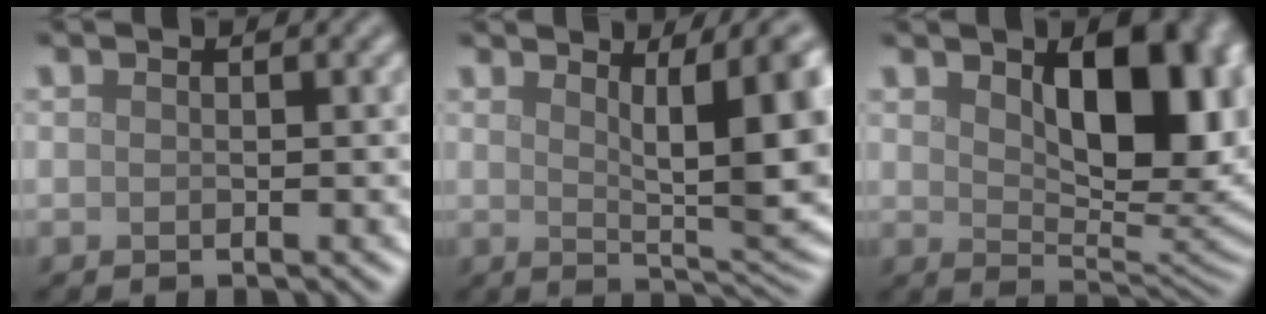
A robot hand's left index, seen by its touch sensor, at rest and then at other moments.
{"total": 9.7, "force": [2.7, 2.6, 8.9], "torque": [-0.126, -0.001, 0.049]}
{"total": 11.5, "force": [2.9, 6.0, 9.4], "torque": [-0.121, -0.009, 0.056]}